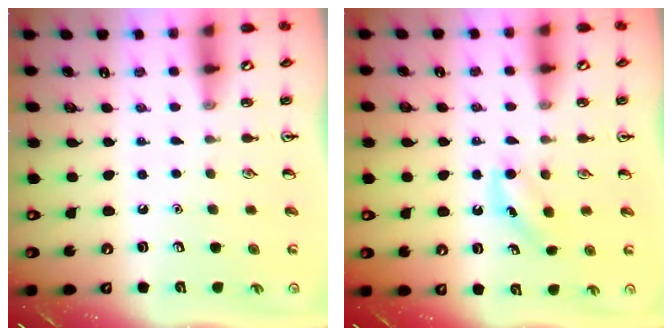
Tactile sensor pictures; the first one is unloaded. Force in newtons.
{"total": 4.7, "press": 4.5, "slide": 1.6}